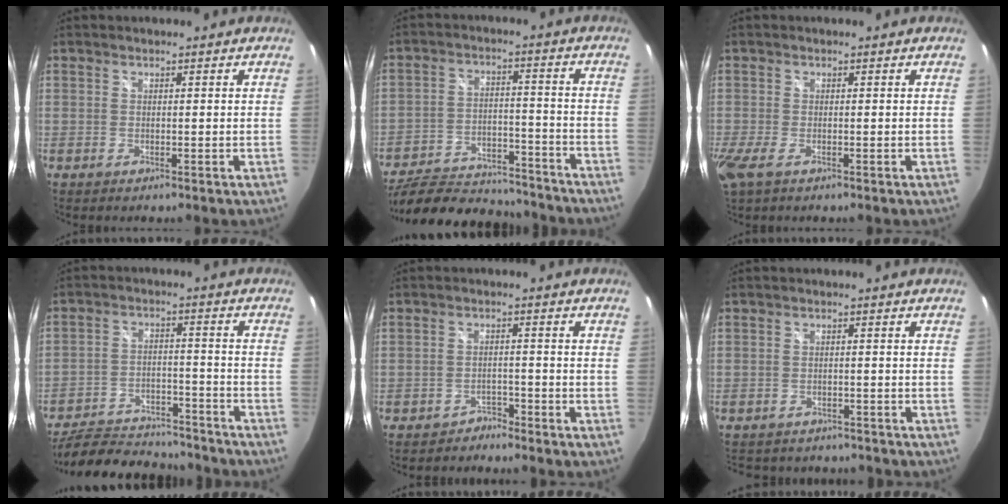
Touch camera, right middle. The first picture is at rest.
{"total": 21.4, "force": [-18.5, 7.0, 8.2], "torque": [-0.162, 0.001, -0.258]}
{"total": 3.8, "force": [-1.7, 1.2, 3.2], "torque": [-0.070, -0.015, -0.031]}
{"total": 18.9, "force": [-16.6, 6.0, 6.9], "torque": [-0.144, 0.001, -0.236]}
{"total": 2.9, "force": [-2.7, 1.1, 0.1], "torque": [-0.004, 0.000, -0.046]}
{"total": 9.1, "force": [-7.8, 3.8, 2.9], "torque": [-0.067, -0.014, -0.107]}